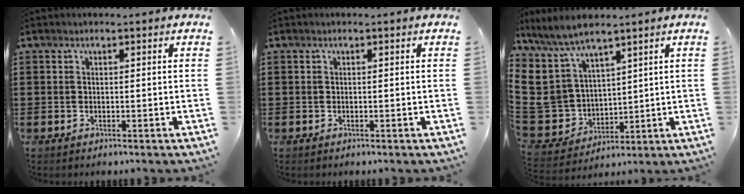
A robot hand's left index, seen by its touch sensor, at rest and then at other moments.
{"total": 0.0}
{"total": 9.8, "force": [5.6, 7.0, 4.0], "torque": [-0.144, -0.033, 0.110]}